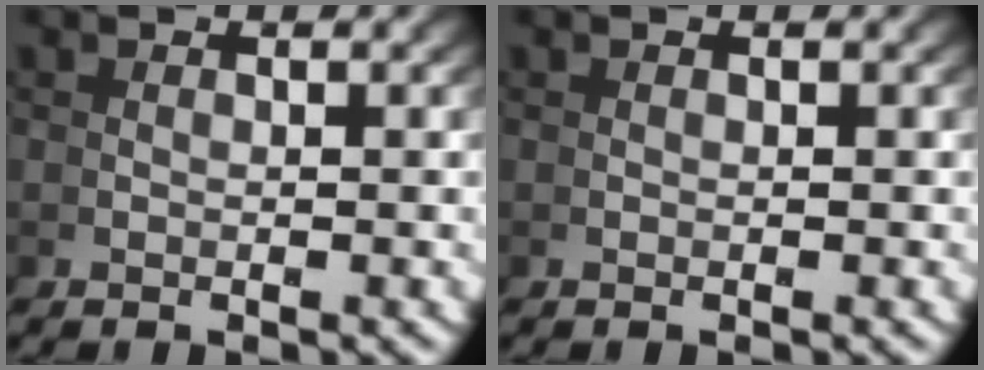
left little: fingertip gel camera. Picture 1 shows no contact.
{"total": 0.0}